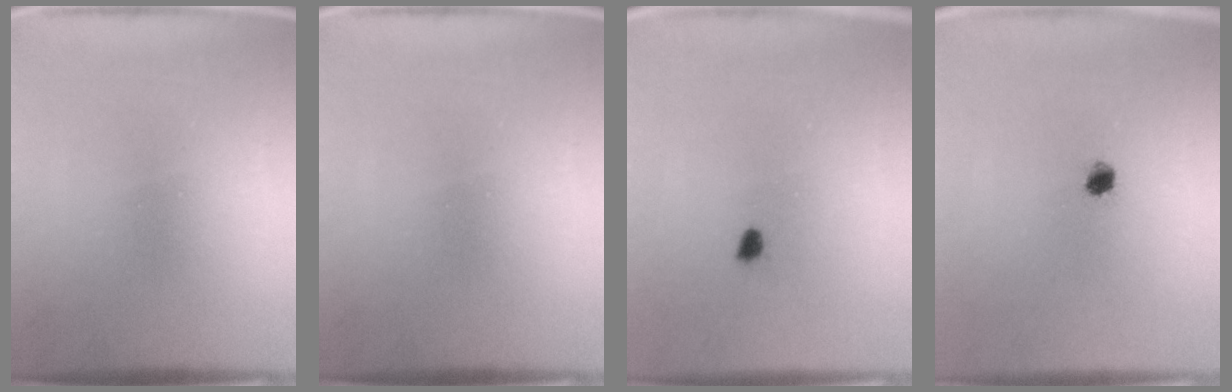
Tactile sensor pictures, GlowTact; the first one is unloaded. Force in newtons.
{"total": 0.0}
{"total": 1.4}
{"total": 2.1}